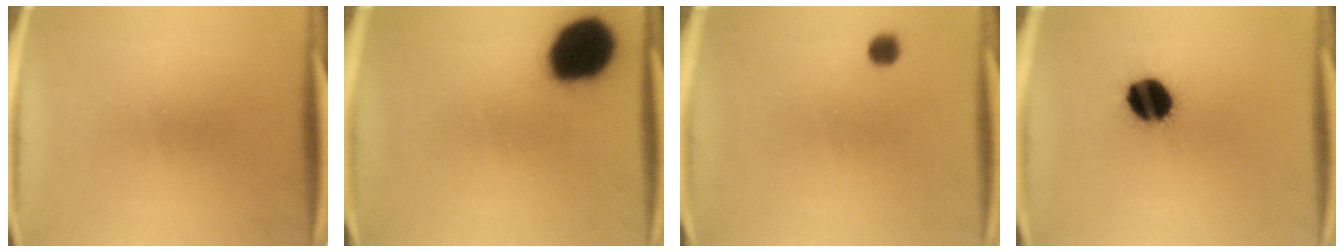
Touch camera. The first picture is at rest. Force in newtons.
{"total": 18.7}
{"total": 2.6}
{"total": 12.1}